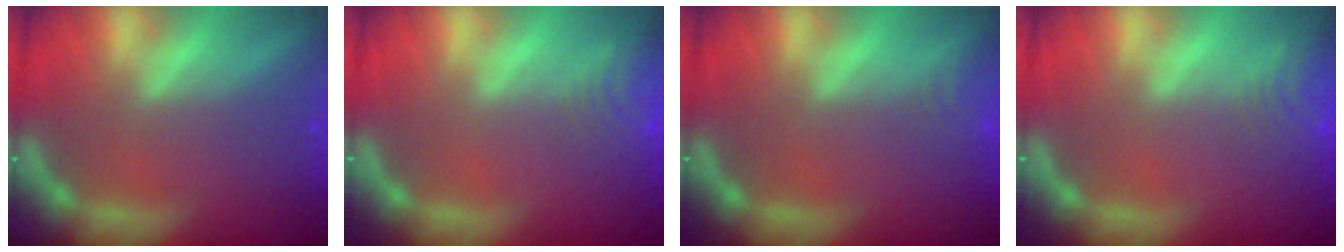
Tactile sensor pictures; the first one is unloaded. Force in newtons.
{"total": 6.5}
{"total": 2.4}
{"total": 6.5}